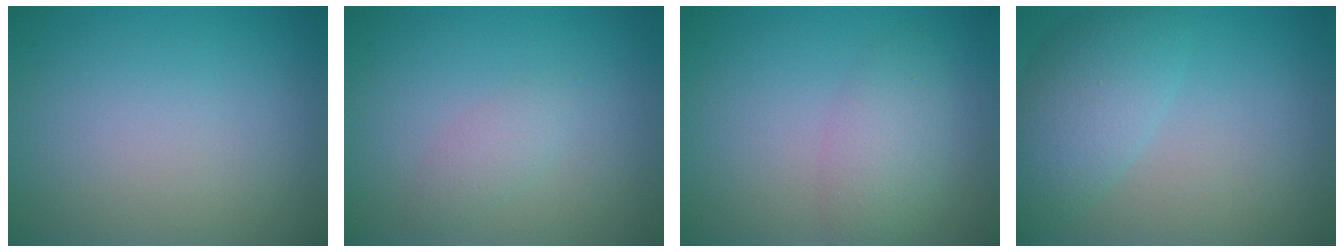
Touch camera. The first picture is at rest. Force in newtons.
{"total": 1.4, "press": 1.4, "slide": 0.0}
{"total": 2.9, "press": 2.9, "slide": 0.1}
{"total": 4.6, "press": 4.6, "slide": 0.3}